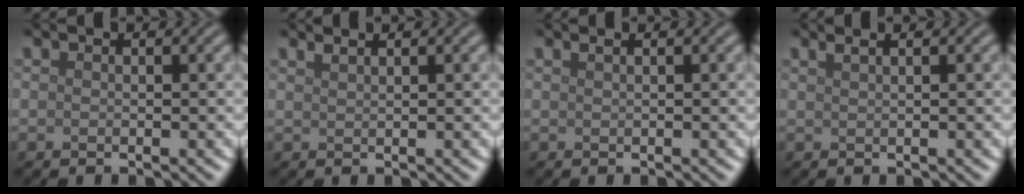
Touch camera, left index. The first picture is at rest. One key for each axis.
{"total": 1.8, "fx": 1.4, "fy": 0.7, "fz": 1.0, "tx": 0.000, "ty": 0.000, "tz": 0.008}
{"total": 1.5, "fx": 0.8, "fy": 0.7, "fz": 1.0, "tx": -0.004, "ty": -0.002, "tz": 0.001}
{"total": 2.6, "fx": 1.7, "fy": 1.2, "fz": 1.5, "tx": -0.005, "ty": 0.011, "tz": 0.000}